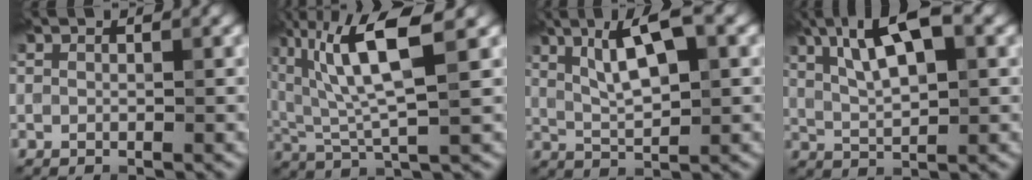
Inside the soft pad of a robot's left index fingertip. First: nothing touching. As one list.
[{"total": 8.7, "force": [3.3, 2.1, 7.8], "torque": [-0.153, 0.011, 0.062]}, {"total": 7.1, "force": [2.8, 2.0, 6.3], "torque": [-0.112, 0.012, 0.051]}, {"total": 8.9, "force": [3.8, 2.9, 7.6], "torque": [-0.129, 0.022, 0.060]}]